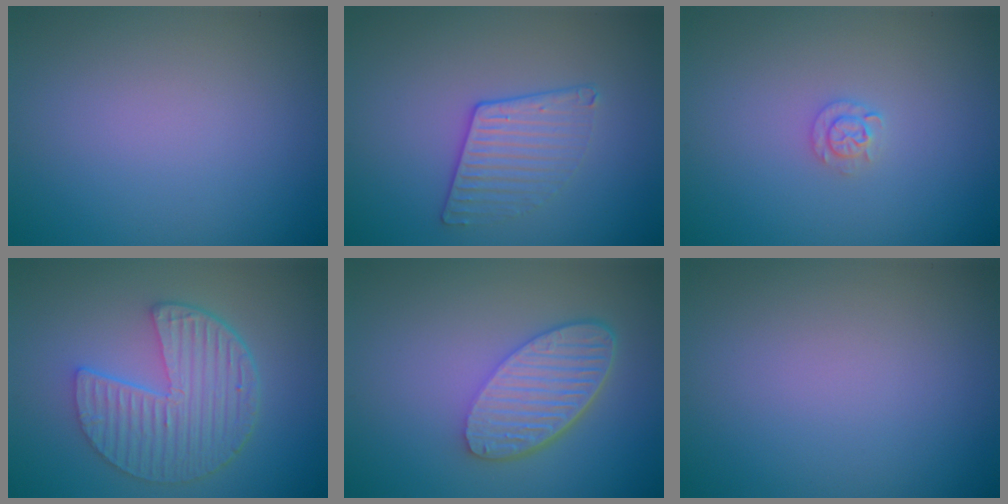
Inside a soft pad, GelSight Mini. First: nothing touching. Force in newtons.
{"total": 2.3, "press": 1.9, "slide": 1.3}
{"total": 1.3, "press": 1.3, "slide": 0.2}
{"total": 6.6, "press": 4.7, "slide": 4.5}
{"total": 5.8, "press": 4.4, "slide": 3.8}
{"total": 0.0}